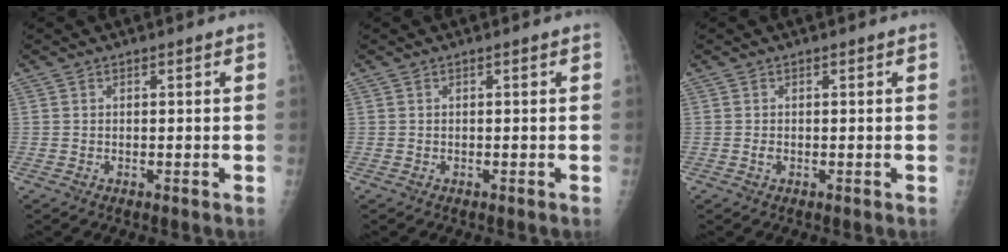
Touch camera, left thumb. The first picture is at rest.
{"total": 0.0}
{"total": 0.7, "force": [-0.1, 0.5, 0.5], "torque": [-0.006, 0.000, -0.002]}